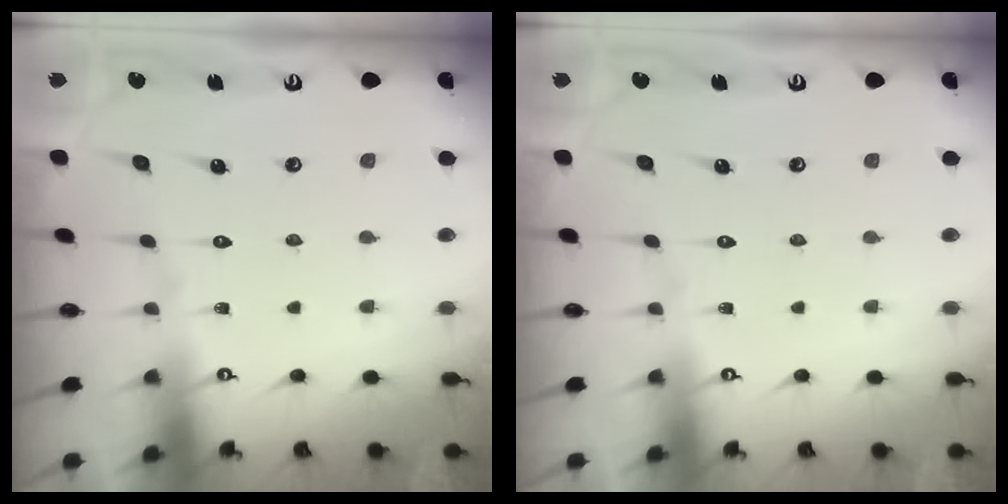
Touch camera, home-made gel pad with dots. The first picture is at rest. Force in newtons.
{"total": 0.0}